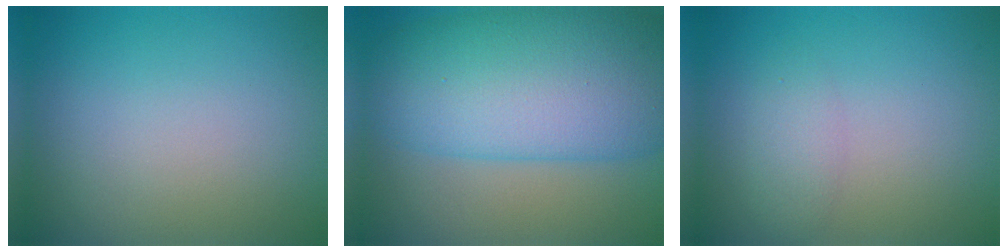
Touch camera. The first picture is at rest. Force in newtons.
{"total": 13.0, "press": 13.0, "slide": 0.2}
{"total": 1.5, "press": 1.5, "slide": 0.1}